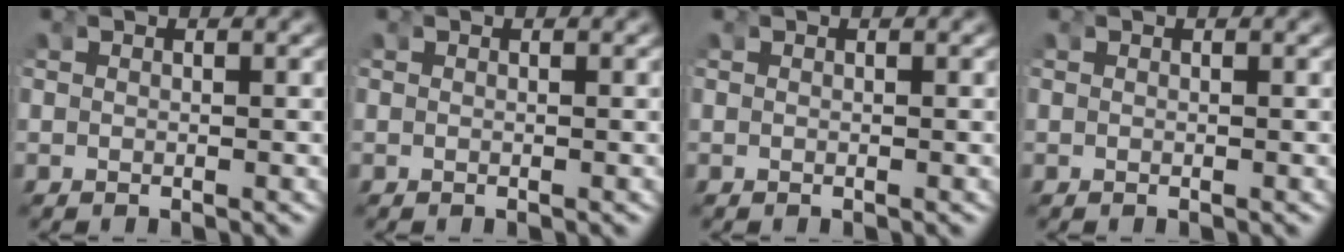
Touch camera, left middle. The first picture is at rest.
{"total": 0.0}
{"total": 0.0}
{"total": 0.0}